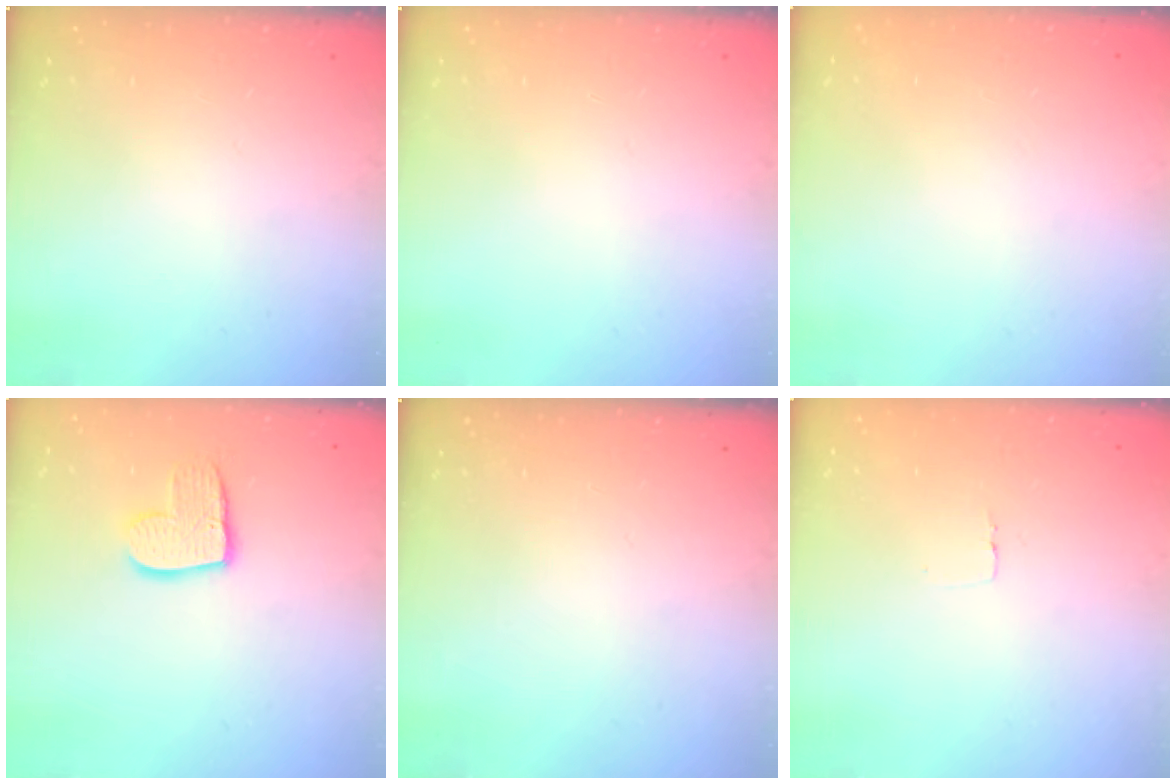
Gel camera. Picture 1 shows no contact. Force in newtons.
{"total": 0.0}
{"total": 0.5, "press": 0.5, "slide": 0.1}
{"total": 10.9, "press": 10.9, "slide": 0.9}
{"total": 0.0}
{"total": 2.3, "press": 2.3, "slide": 0.1}